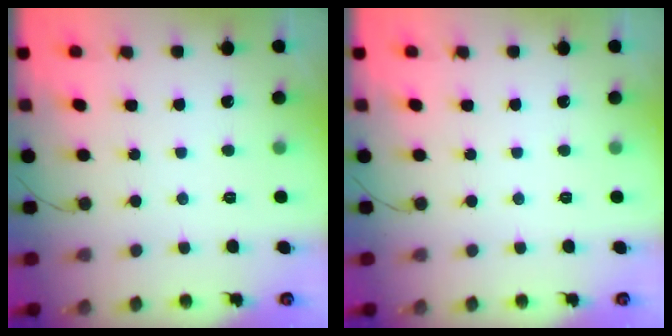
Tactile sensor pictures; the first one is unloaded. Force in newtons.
{"total": 0.0}